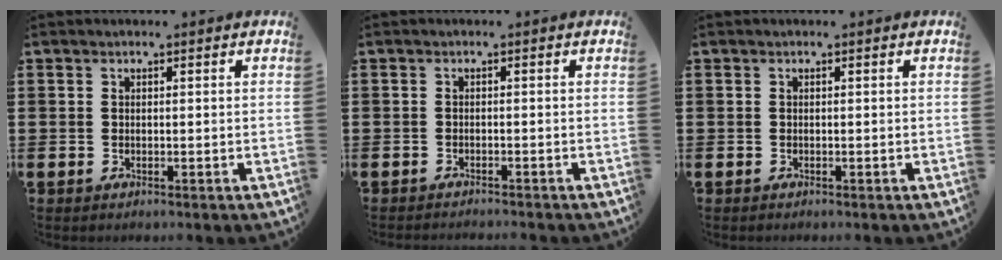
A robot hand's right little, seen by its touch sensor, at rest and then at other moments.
{"total": 0.8, "force": [-0.8, -0.1, 0.0], "torque": [0.000, -0.001, -0.016]}
{"total": 0.0}